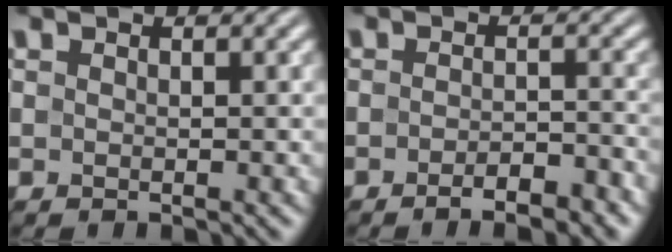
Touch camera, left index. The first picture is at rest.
{"total": 3.4, "force": [-2.3, 0.9, 2.3], "torque": [-0.035, 0.002, -0.034]}